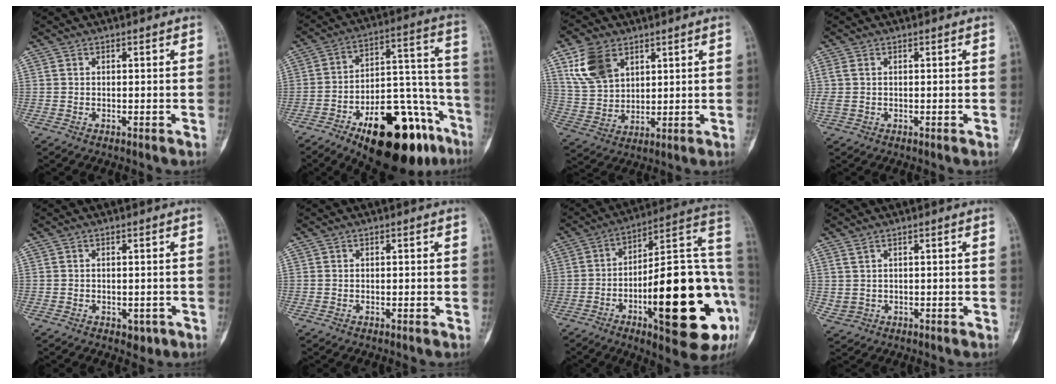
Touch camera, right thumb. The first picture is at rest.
{"total": 27.8, "force": [-15.7, 11.4, 19.9], "torque": [-0.222, 0.088, -0.234]}
{"total": 11.0, "force": [5.4, 7.4, 6.1], "torque": [-0.103, -0.017, 0.118]}
{"total": 2.9, "force": [0.3, 1.8, 2.3], "torque": [-0.090, 0.005, 0.009]}
{"total": 2.3, "force": [-0.9, 1.7, 1.3], "torque": [-0.005, 0.002, -0.004]}
{"total": 0.0}
{"total": 29.5, "force": [-7.3, 8.7, 27.2], "torque": [-0.354, 0.012, -0.102]}
{"total": 2.1, "force": [1.0, 1.4, 1.3], "torque": [-0.028, -0.003, 0.031]}